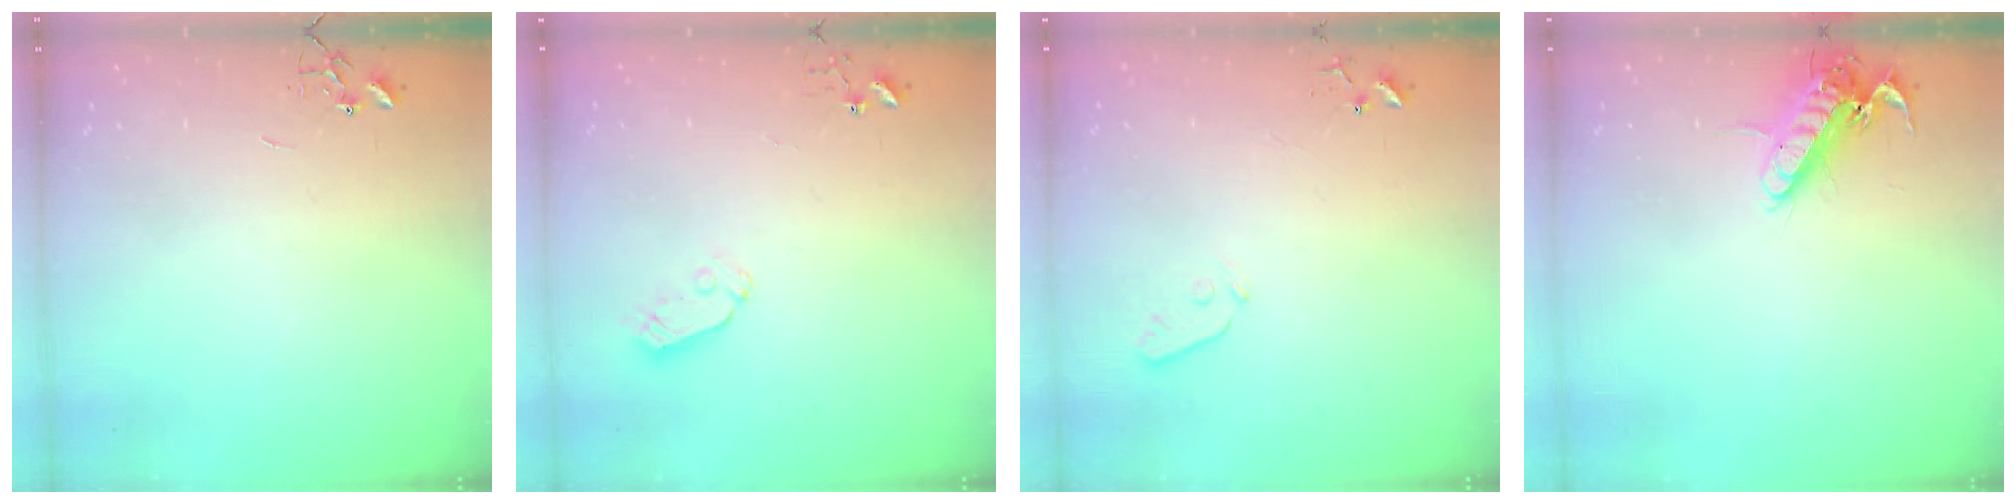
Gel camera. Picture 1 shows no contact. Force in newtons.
{"total": 4.1, "press": 4.1, "slide": 0.1}
{"total": 3.6, "press": 3.5, "slide": 0.7}
{"total": 13.8, "press": 13.7, "slide": 2.0}